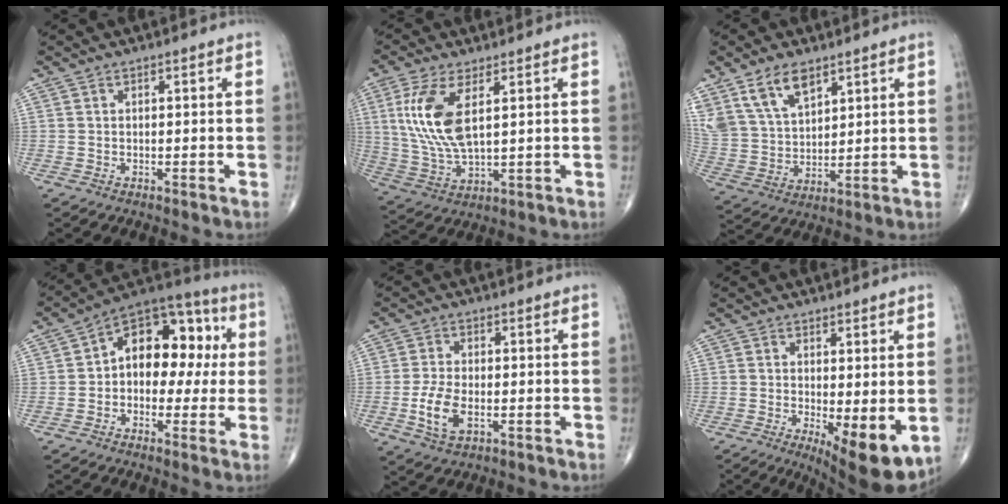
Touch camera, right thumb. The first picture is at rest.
{"total": 12.2, "force": [3.3, 4.9, 10.6], "torque": [-0.238, -0.012, 0.076]}
{"total": 11.8, "force": [7.4, 6.2, 6.7], "torque": [-0.114, -0.025, 0.158]}
{"total": 15.3, "force": [1.2, 10.1, 11.4], "torque": [-0.112, 0.045, 0.002]}
{"total": 6.5, "force": [-1.7, 3.4, 5.3], "torque": [-0.114, 0.002, -0.030]}
{"total": 9.4, "force": [-1.9, 3.0, 8.7], "torque": [-0.121, -0.025, -0.020]}